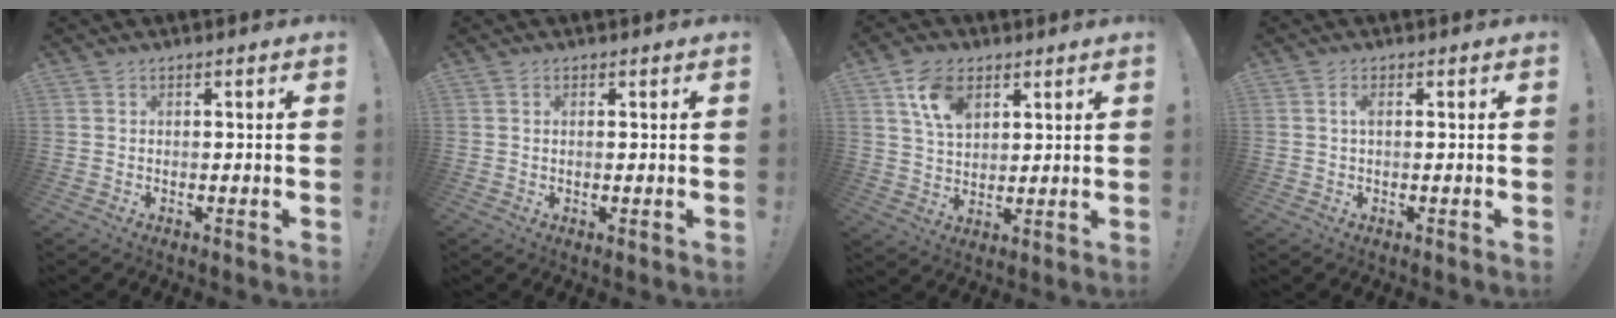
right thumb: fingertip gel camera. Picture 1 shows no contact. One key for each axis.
{"total": 0.8, "fx": 0.4, "fy": 0.2, "fz": 0.6, "tx": -0.011, "ty": 0.000, "tz": 0.007}
{"total": 10.4, "fx": 5.4, "fy": 6.8, "fz": 5.8, "tx": -0.088, "ty": -0.015, "tz": 0.102}
{"total": 1.7, "fx": 0.1, "fy": 0.5, "fz": 1.7, "tx": -0.027, "ty": 0.001, "tz": -0.001}